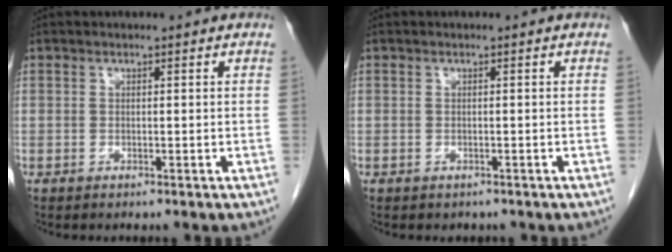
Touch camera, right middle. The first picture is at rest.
{"total": 0.8, "force": [-0.7, 0.5, 0.0], "torque": [-0.011, -0.001, -0.008]}